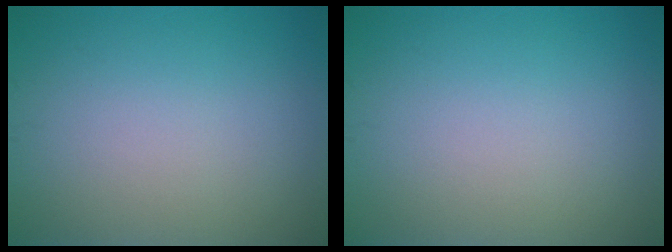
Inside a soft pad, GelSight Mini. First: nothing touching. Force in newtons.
{"total": 0.0}